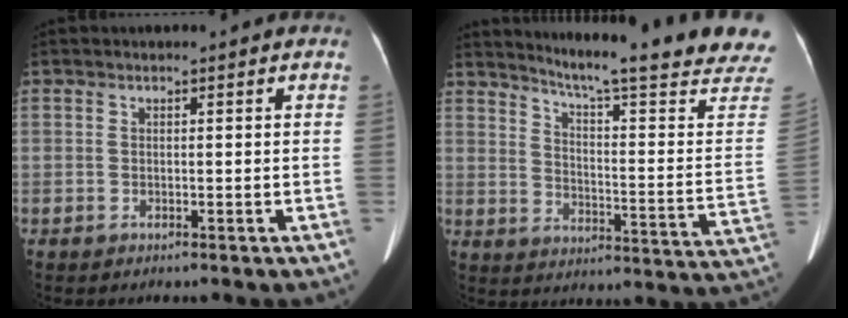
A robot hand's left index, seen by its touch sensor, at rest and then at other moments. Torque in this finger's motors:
{"motor_torque": [0.43, -0.96, 0.02, 0.01]}